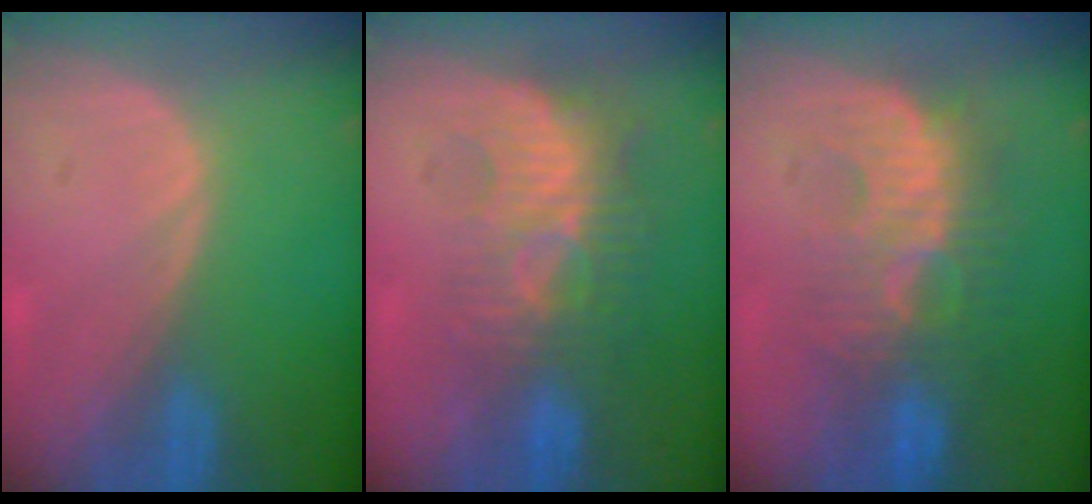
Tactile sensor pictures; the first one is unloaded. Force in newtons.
{"total": 9.4, "press": 8.5, "slide": 4.1}
{"total": 8.9, "press": 8.8, "slide": 1.6}